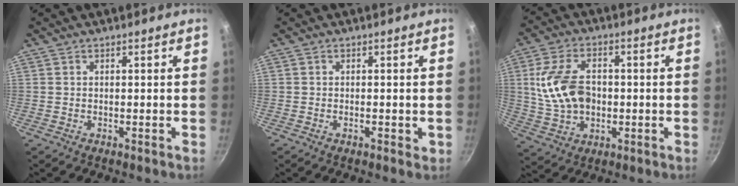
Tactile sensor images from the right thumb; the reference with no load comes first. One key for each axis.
{"total": 1.5, "fx": -0.5, "fy": 0.7, "fz": 1.3, "tx": -0.017, "ty": 0.000, "tz": -0.007}
{"total": 12.8, "fx": 0.5, "fy": 8.8, "fz": 9.3, "tx": -0.169, "ty": 0.009, "tz": 0.016}